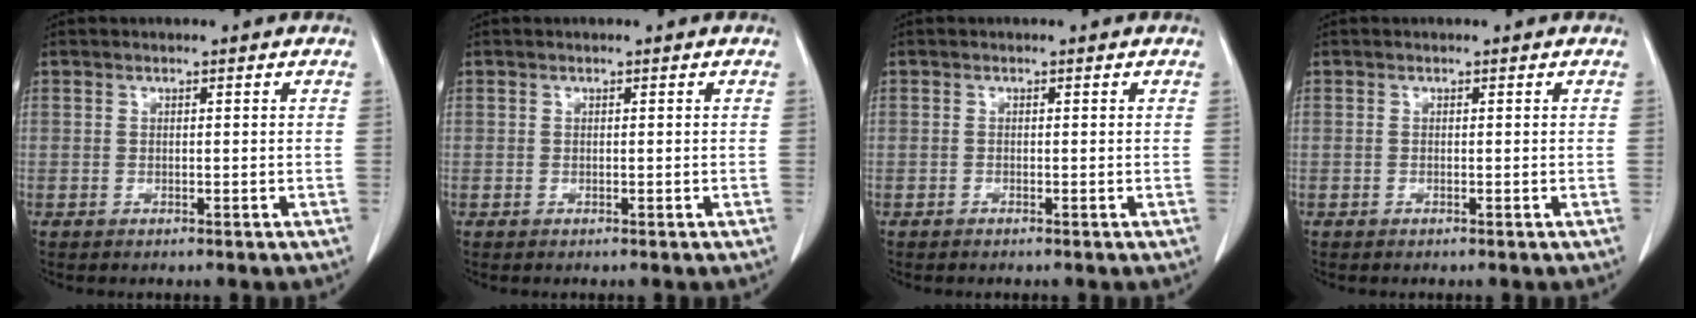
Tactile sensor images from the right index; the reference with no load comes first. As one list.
[{"total": 0.0}, {"total": 0.0}, {"total": 0.0}]